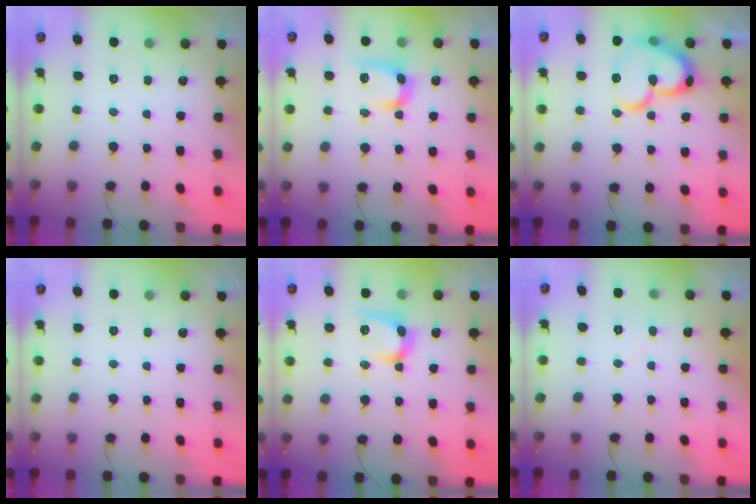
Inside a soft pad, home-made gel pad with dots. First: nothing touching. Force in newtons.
{"total": 10.6, "press": 10.6, "slide": 0.2}
{"total": 20.0, "press": 19.9, "slide": 2.4}
{"total": 0.0}
{"total": 9.9, "press": 9.9, "slide": 0.6}
{"total": 3.7, "press": 3.7, "slide": 0.4}